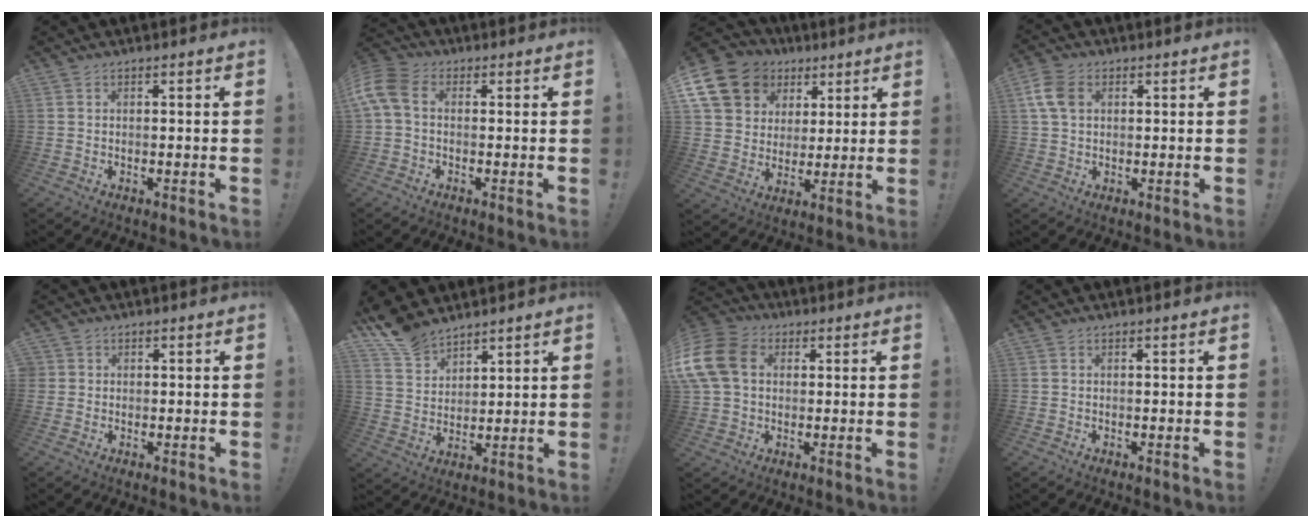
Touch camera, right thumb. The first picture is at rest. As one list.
[{"total": 8.0, "force": [1.1, 4.9, 6.2], "torque": [-0.137, 0.001, 0.026]}, {"total": 16.3, "force": [7.6, 12.7, 6.7], "torque": [-0.107, -0.037, 0.163]}, {"total": 8.0, "force": [2.0, 5.9, 5.1], "torque": [-0.103, 0.010, 0.042]}, {"total": 1.0, "force": [0.4, 0.9, 0.2], "torque": [-0.008, 0.003, 0.008]}, {"total": 10.4, "force": [8.7, 5.0, 2.7], "torque": [-0.059, -0.059, 0.172]}, {"total": 15.1, "force": [2.3, 11.4, 9.6], "torque": [-0.198, 0.006, 0.047]}, {"total": 0.0}]